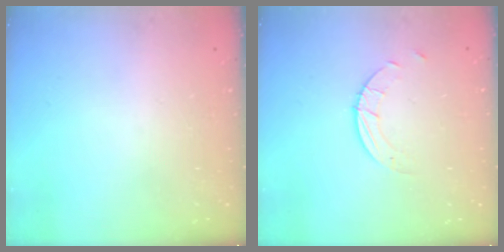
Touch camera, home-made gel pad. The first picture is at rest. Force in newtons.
{"total": 2.6, "press": 2.6, "slide": 0.2}